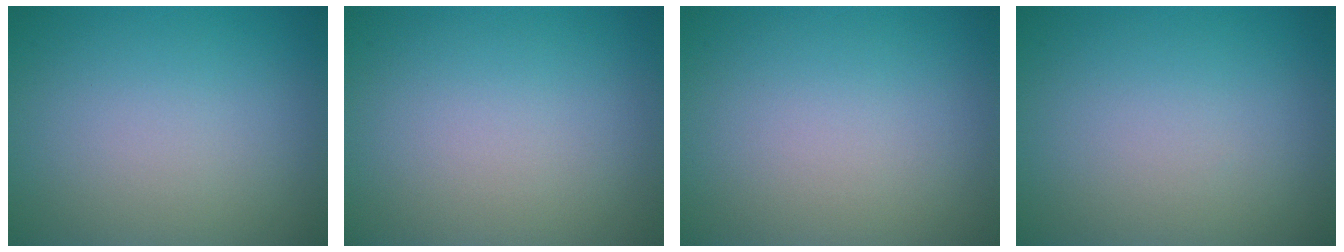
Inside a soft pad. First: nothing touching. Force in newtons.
{"total": 0.0}
{"total": 0.0}
{"total": 0.0}